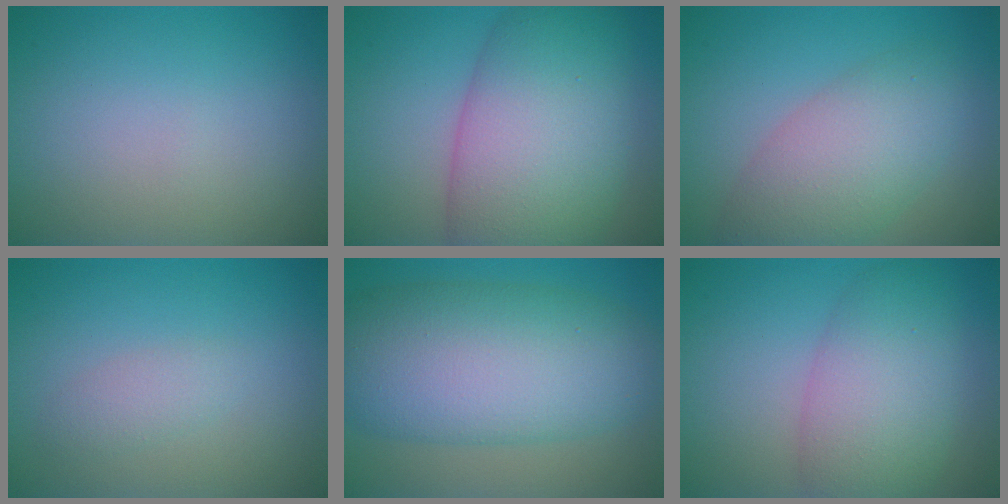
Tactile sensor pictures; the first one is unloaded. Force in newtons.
{"total": 11.9, "press": 11.9, "slide": 0.2}
{"total": 6.4, "press": 6.4, "slide": 0.4}
{"total": 1.5, "press": 1.5, "slide": 0.1}
{"total": 12.2, "press": 12.2, "slide": 0.2}
{"total": 6.6, "press": 6.6, "slide": 0.2}